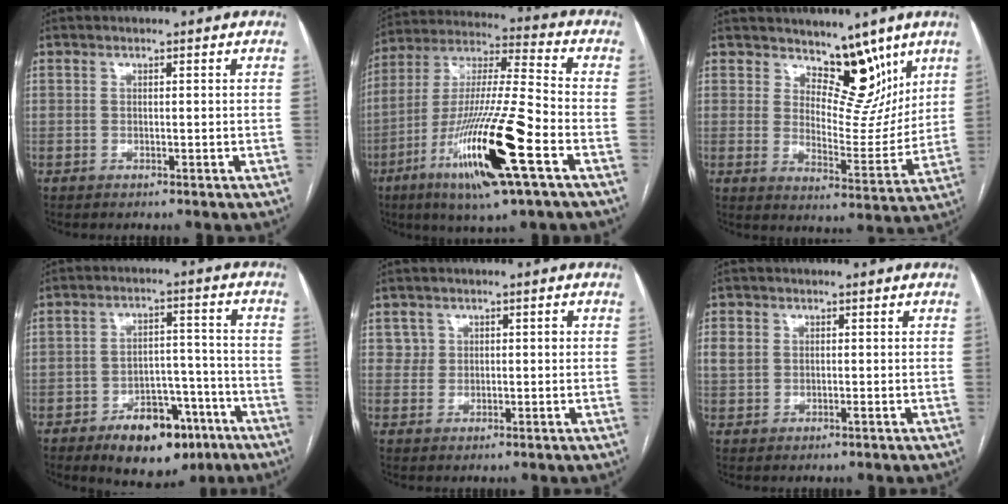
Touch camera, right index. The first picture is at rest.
{"total": 20.6, "force": [-8.6, 1.7, 18.6], "torque": [-0.367, -0.027, -0.155]}
{"total": 9.7, "force": [7.0, 4.8, 4.7], "torque": [-0.051, -0.011, 0.115]}
{"total": 11.5, "force": [-6.9, 6.1, 6.9], "torque": [-0.090, 0.018, -0.098]}
{"total": 2.5, "force": [0.9, 2.3, 0.4], "torque": [-0.002, 0.006, 0.015]}
{"total": 2.9, "force": [0.6, 2.5, 1.5], "torque": [-0.037, 0.009, 0.012]}